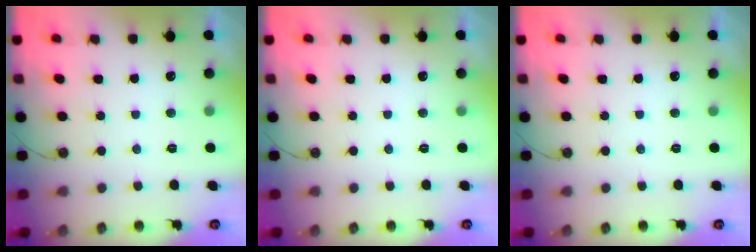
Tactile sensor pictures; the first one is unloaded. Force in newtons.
{"total": 0.0}
{"total": 0.0}